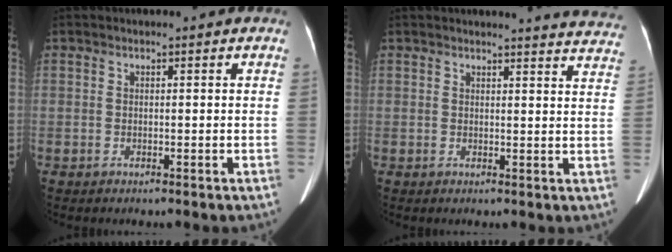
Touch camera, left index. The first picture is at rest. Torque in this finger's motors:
{"motor_torque": [0.82, -1.32, 0.02, -0.01]}